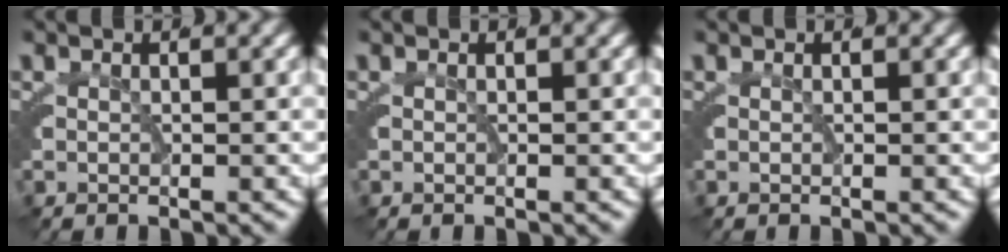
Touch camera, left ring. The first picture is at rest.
{"total": 0.0}
{"total": 0.0}